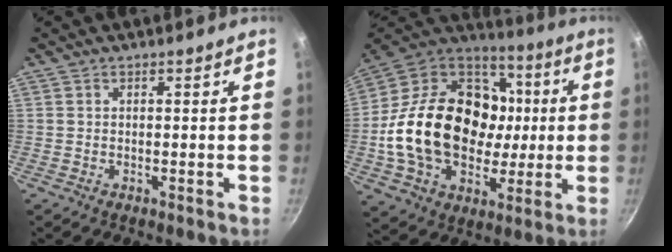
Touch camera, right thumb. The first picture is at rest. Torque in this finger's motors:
{"motor_torque": [0.23, 1.59, 2.25, -0.51, 0.68]}